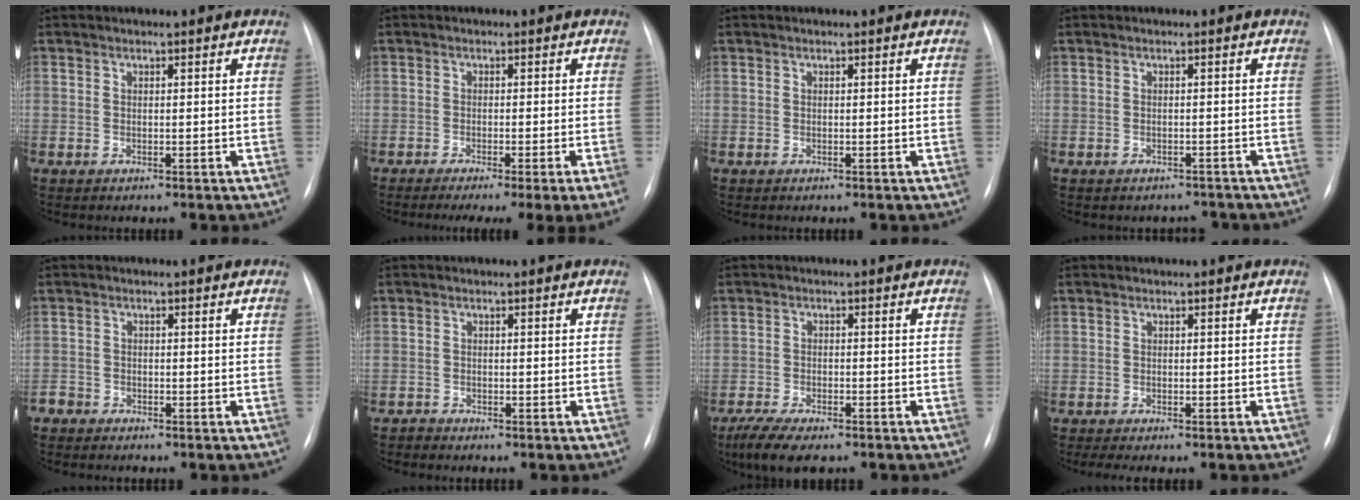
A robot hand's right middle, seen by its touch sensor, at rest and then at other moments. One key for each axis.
{"total": 10.1, "fx": -7.5, "fy": -1.1, "fz": 6.6, "tx": -0.067, "ty": -0.022, "tz": -0.104}
{"total": 0.0}
{"total": 3.0, "fx": -2.7, "fy": 1.3, "fz": -0.2, "tx": 0.004, "ty": 0.007, "tz": -0.032}
{"total": 2.2, "fx": -2.1, "fy": 0.9, "fz": 0.0, "tx": -0.003, "ty": -0.003, "tz": -0.038}
{"total": 0.8, "fx": -0.7, "fy": 0.1, "fz": -0.3, "tx": 0.000, "ty": -0.005, "tz": -0.014}
{"total": 7.6, "fx": -5.7, "fy": 2.1, "fz": 4.6, "tx": -0.083, "ty": -0.019, "tz": -0.091}
{"total": 4.3, "fx": -3.5, "fy": 0.8, "fz": 2.4, "tx": -0.033, "ty": -0.008, "tz": -0.044}